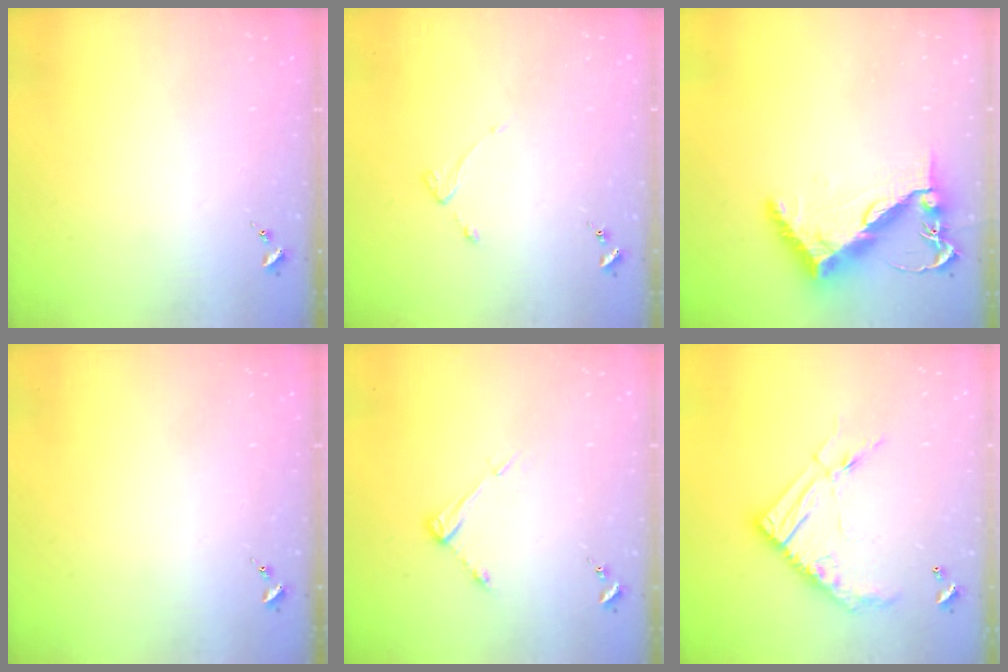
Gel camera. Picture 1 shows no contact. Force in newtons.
{"total": 2.6, "press": 2.6, "slide": 0.5}
{"total": 10.7, "press": 10.6, "slide": 1.3}
{"total": 0.0}
{"total": 5.2, "press": 5.1, "slide": 0.3}
{"total": 15.8, "press": 15.7, "slide": 1.4}